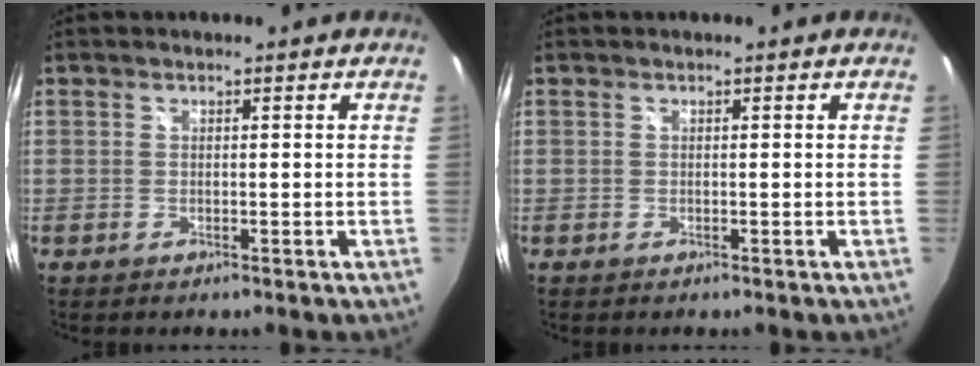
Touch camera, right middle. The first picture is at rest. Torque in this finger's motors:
{"motor_torque": [0.00, 0.00, 0.00, 0.00]}